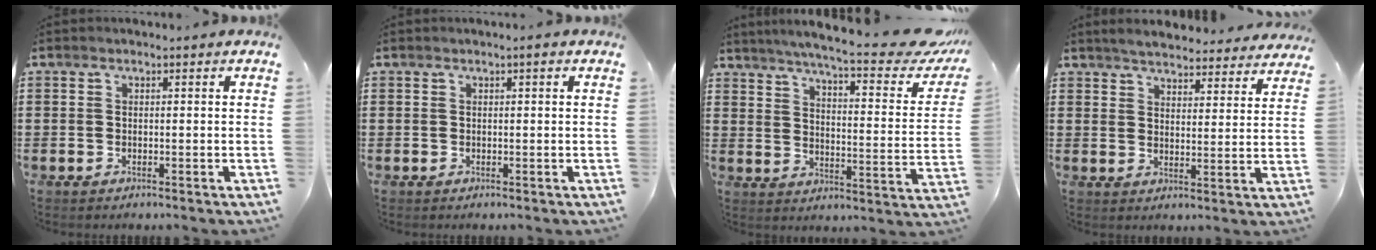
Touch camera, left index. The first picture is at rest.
{"total": 0.7, "force": [0.1, 0.1, 0.7], "torque": [-0.012, -0.003, 0.002]}
{"total": 7.6, "force": [6.4, -0.5, 4.1], "torque": [-0.090, -0.049, 0.102]}
{"total": 4.3, "force": [4.3, 0.2, 0.6], "torque": [-0.032, -0.020, 0.074]}